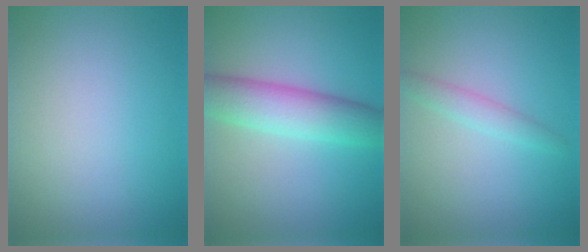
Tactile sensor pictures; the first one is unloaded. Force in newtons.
{"total": 5.8, "press": 5.8, "slide": 0.1}
{"total": 1.7, "press": 1.7, "slide": 0.1}